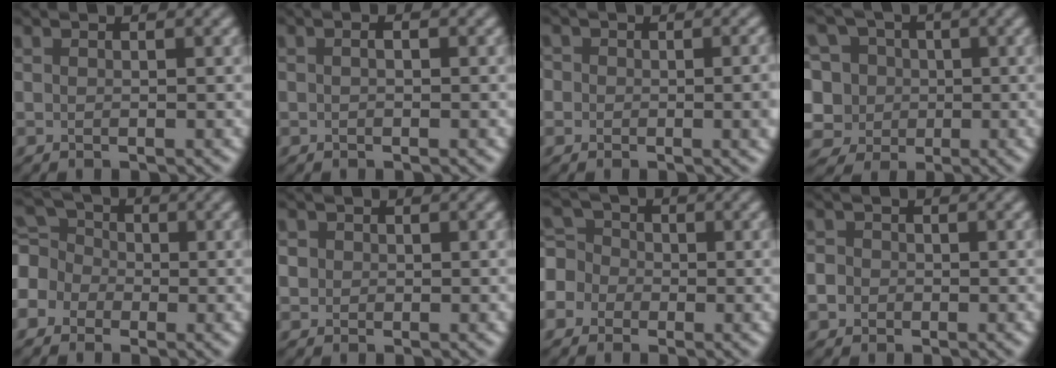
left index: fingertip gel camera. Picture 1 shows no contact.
{"total": 0.8, "force": [-0.1, 0.4, 0.6], "torque": [-0.009, 0.003, -0.004]}
{"total": 4.4, "force": [-0.1, 3.4, 2.9], "torque": [-0.008, 0.013, -0.014]}
{"total": 10.2, "force": [1.7, 8.9, 4.7], "torque": [-0.107, 0.044, -0.014]}
{"total": 6.8, "force": [-1.1, 6.0, 2.9], "torque": [-0.078, 0.023, -0.055]}
{"total": 1.2, "force": [0.2, 1.2, 0.3], "torque": [-0.005, -0.002, 0.009]}
{"total": 5.4, "force": [-1.0, 5.0, 1.7], "torque": [-0.046, 0.029, -0.051]}
{"total": 2.4, "force": [-0.1, 2.2, 0.8], "torque": [0.000, 0.013, -0.018]}